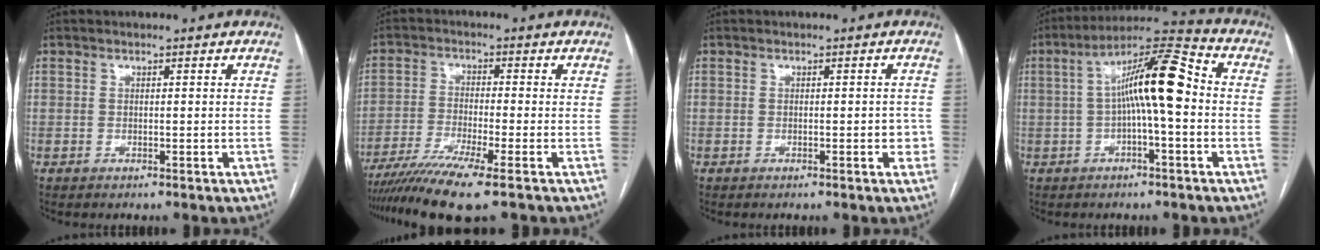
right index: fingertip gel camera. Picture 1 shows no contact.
{"total": 9.7, "force": [-7.0, -0.5, 6.7], "torque": [-0.115, -0.020, -0.118]}
{"total": 1.8, "force": [-0.5, 0.9, 1.5], "torque": [-0.012, 0.009, -0.002]}
{"total": 11.8, "force": [0.1, 1.7, 11.7], "torque": [-0.199, 0.037, -0.002]}